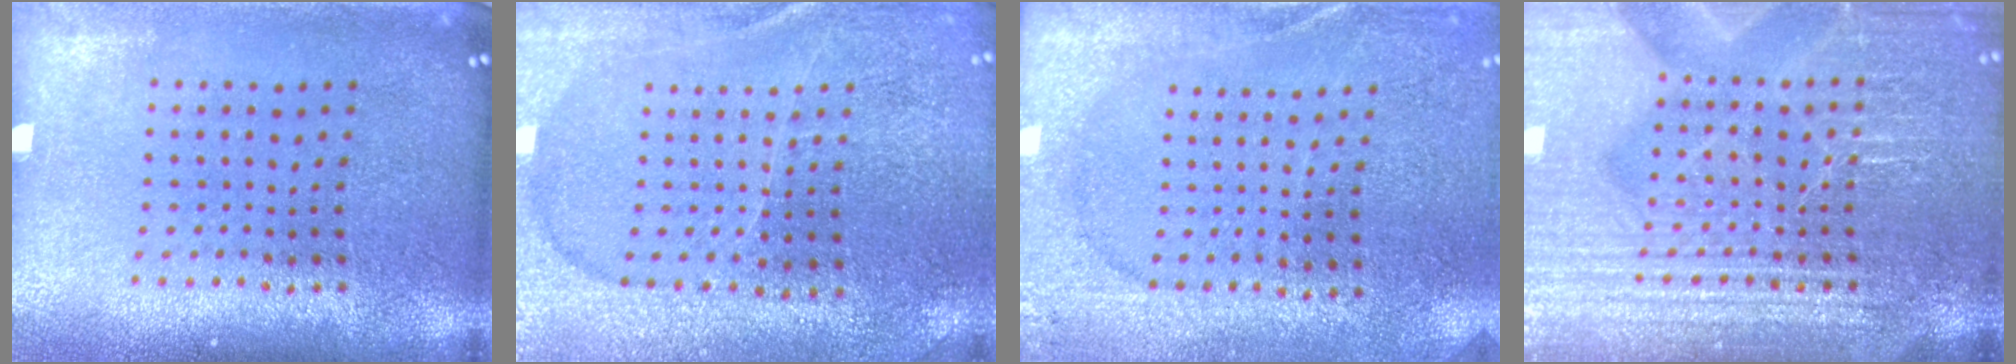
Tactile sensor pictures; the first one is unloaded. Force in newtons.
{"total": 1.8, "press": 1.8, "slide": 0.2}
{"total": 2.6, "press": 2.5, "slide": 0.6}
{"total": 7.6, "press": 7.5, "slide": 1.1}